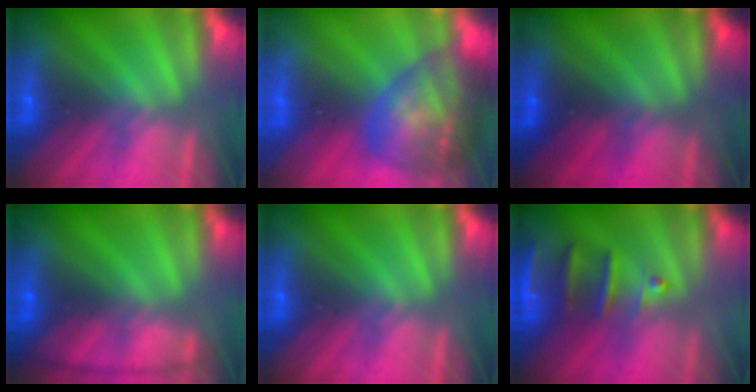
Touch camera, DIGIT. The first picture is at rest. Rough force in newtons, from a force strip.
{"total": 7.9}
{"total": 1.9}
{"total": 7.9}
{"total": 0.0}
{"total": 2.6}